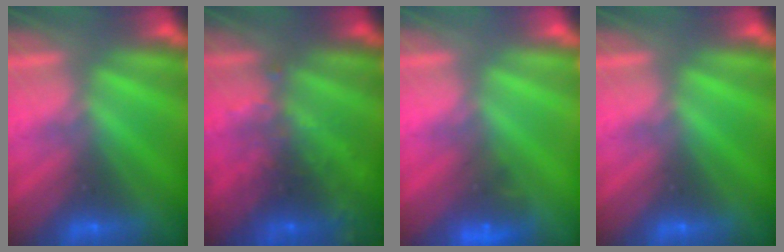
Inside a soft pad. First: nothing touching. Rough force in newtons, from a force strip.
{"total": 8.5}
{"total": 4.7}
{"total": 0.0}